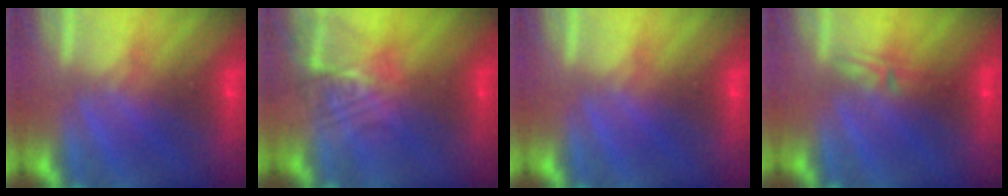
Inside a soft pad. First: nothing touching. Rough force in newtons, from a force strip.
{"total": 2.4}
{"total": 0.0}
{"total": 2.3}